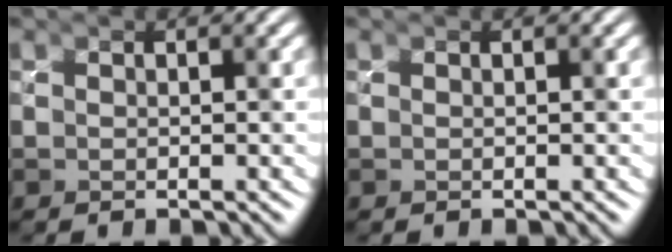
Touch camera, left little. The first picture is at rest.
{"total": 0.0}